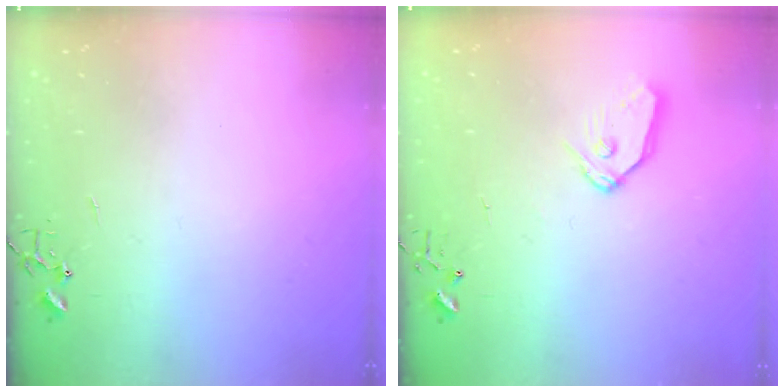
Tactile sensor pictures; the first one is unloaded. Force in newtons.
{"total": 8.9, "press": 8.8, "slide": 0.6}